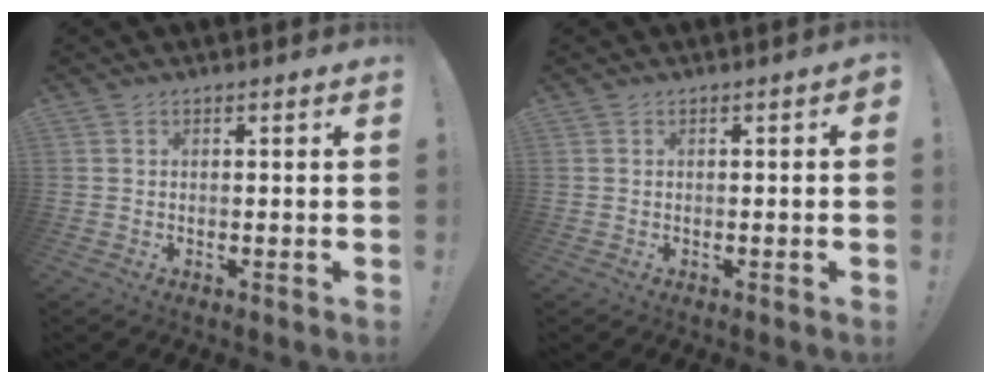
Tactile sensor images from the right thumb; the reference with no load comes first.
{"total": 0.9, "force": [-0.7, 0.2, 0.5], "torque": [-0.006, 0.001, -0.012]}